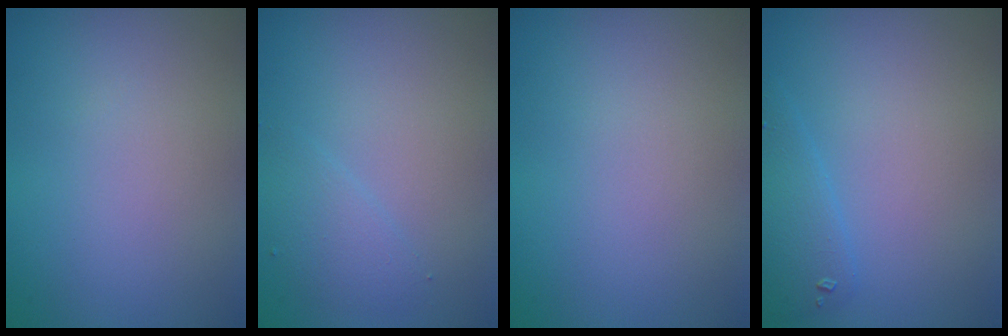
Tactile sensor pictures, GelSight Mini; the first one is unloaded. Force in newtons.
{"total": 1.6, "press": 1.6, "slide": 0.3}
{"total": 0.0}
{"total": 2.1, "press": 2.1, "slide": 0.2}